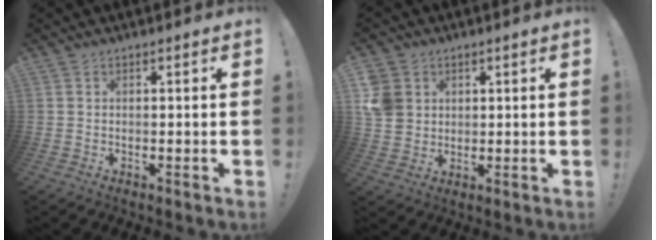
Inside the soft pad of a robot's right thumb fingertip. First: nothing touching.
{"total": 7.8, "force": [2.3, 7.0, 2.8], "torque": [-0.067, -0.010, 0.047]}